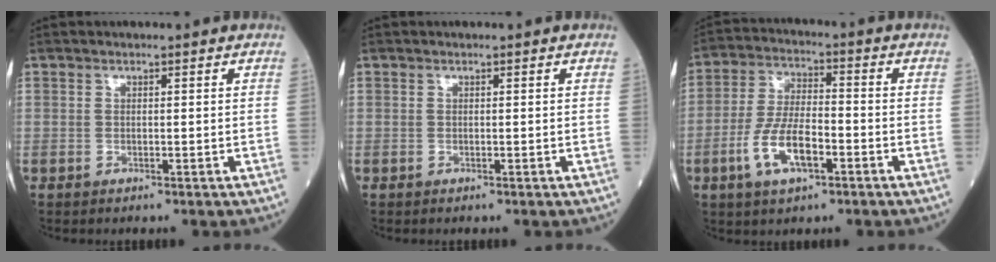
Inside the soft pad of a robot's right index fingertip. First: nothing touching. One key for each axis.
{"total": 0.0}
{"total": 9.2, "fx": -3.6, "fy": 3.3, "fz": 7.9, "tx": -0.165, "ty": 0.000, "tz": -0.067}